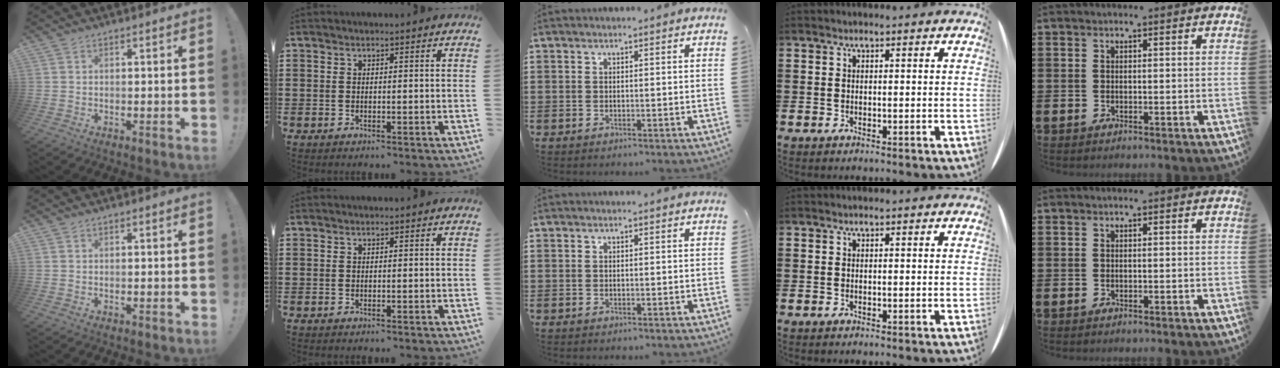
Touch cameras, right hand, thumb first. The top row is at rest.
{}